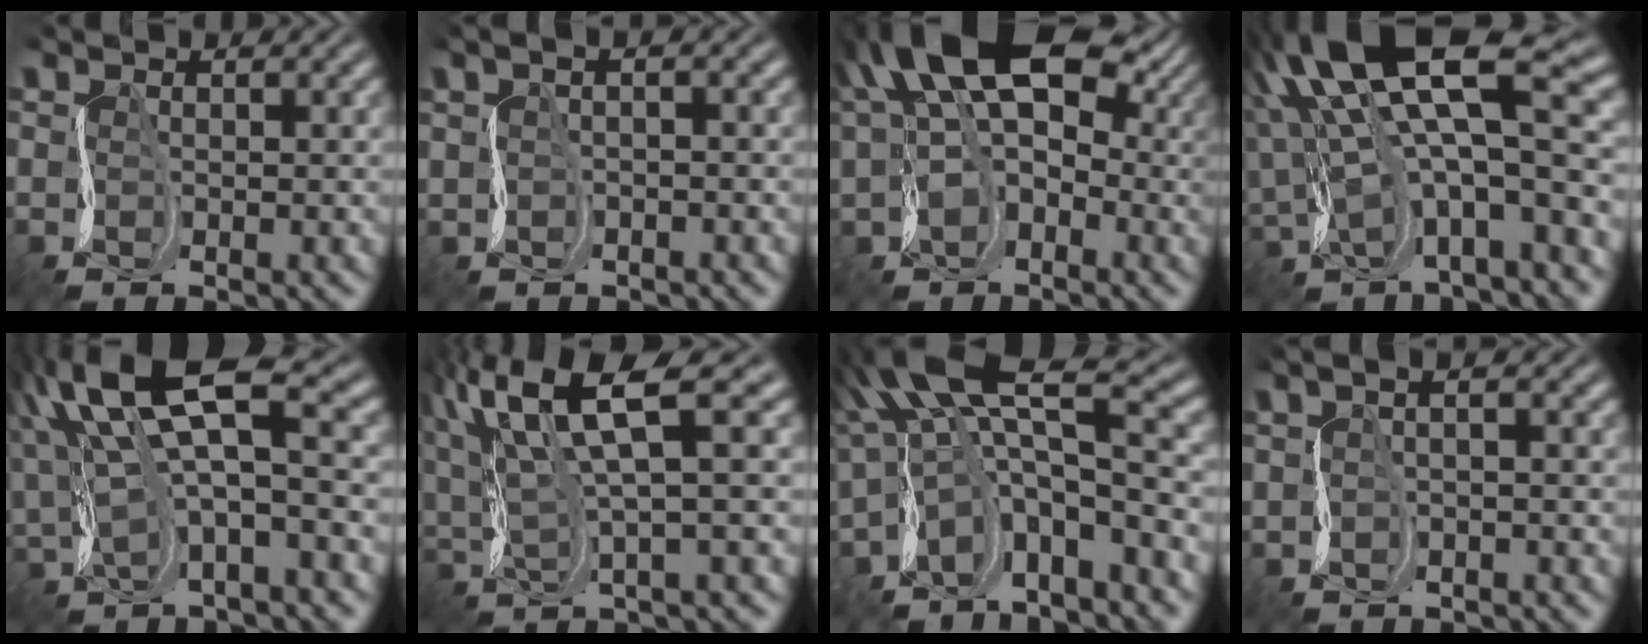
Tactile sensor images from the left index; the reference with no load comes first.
{"total": 1.2, "force": [1.1, 0.2, 0.4], "torque": [-0.017, 0.012, 0.021]}
{"total": 14.3, "force": [5.4, 8.5, 10.1], "torque": [-0.154, 0.026, 0.088]}
{"total": 13.4, "force": [3.8, 4.1, 12.2], "torque": [-0.218, 0.013, 0.082]}
{"total": 9.5, "force": [4.2, 3.1, 7.9], "torque": [-0.164, 0.024, 0.079]}
{"total": 10.0, "force": [5.0, 1.7, 8.5], "torque": [-0.178, 0.027, 0.100]}
{"total": 8.4, "force": [0.3, 2.8, 7.9], "torque": [-0.144, 0.016, 0.000]}
{"total": 1.4, "force": [1.2, 0.3, 0.8], "torque": [-0.025, 0.013, 0.021]}